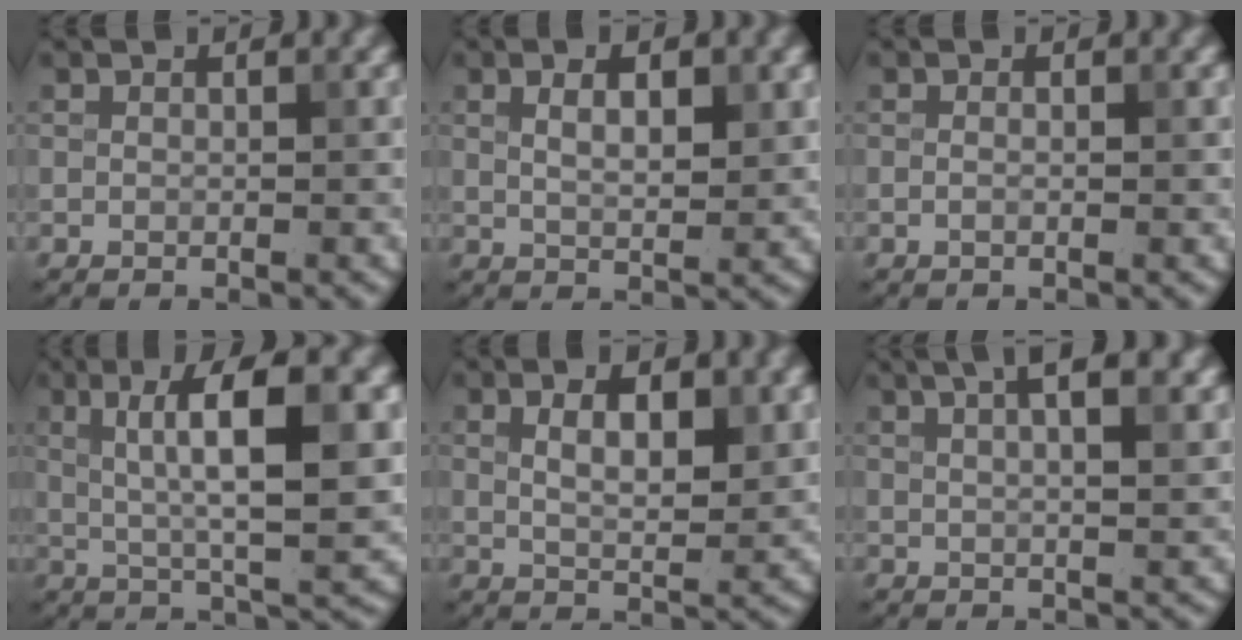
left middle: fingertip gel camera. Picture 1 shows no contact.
{"total": 3.6, "force": [1.4, 1.4, 2.9], "torque": [-0.048, -0.001, 0.027]}
{"total": 0.7, "force": [-0.1, 0.2, 0.7], "torque": [-0.013, -0.003, -0.003]}
{"total": 8.6, "force": [2.0, 1.9, 8.1], "torque": [-0.123, 0.005, 0.033]}
{"total": 4.5, "force": [1.7, 1.8, 3.7], "torque": [-0.067, -0.001, 0.032]}
{"total": 8.1, "force": [4.3, 3.5, 6.0], "torque": [-0.034, 0.047, 0.026]}